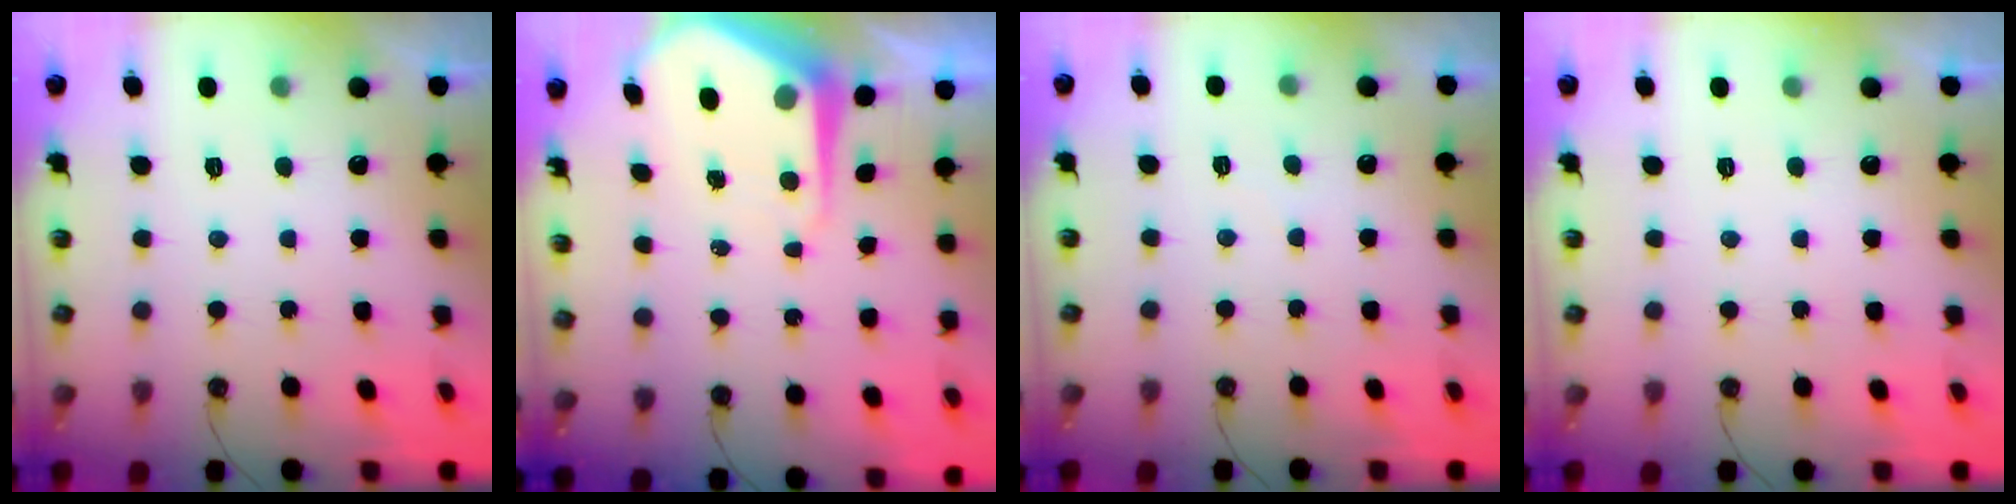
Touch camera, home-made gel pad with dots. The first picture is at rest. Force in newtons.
{"total": 6.7, "press": 6.7, "slide": 0.6}
{"total": 1.8, "press": 1.8, "slide": 0.4}
{"total": 0.0}